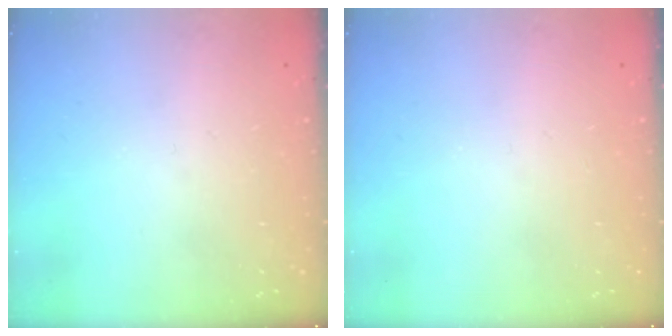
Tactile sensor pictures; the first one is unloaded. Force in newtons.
{"total": 0.0}